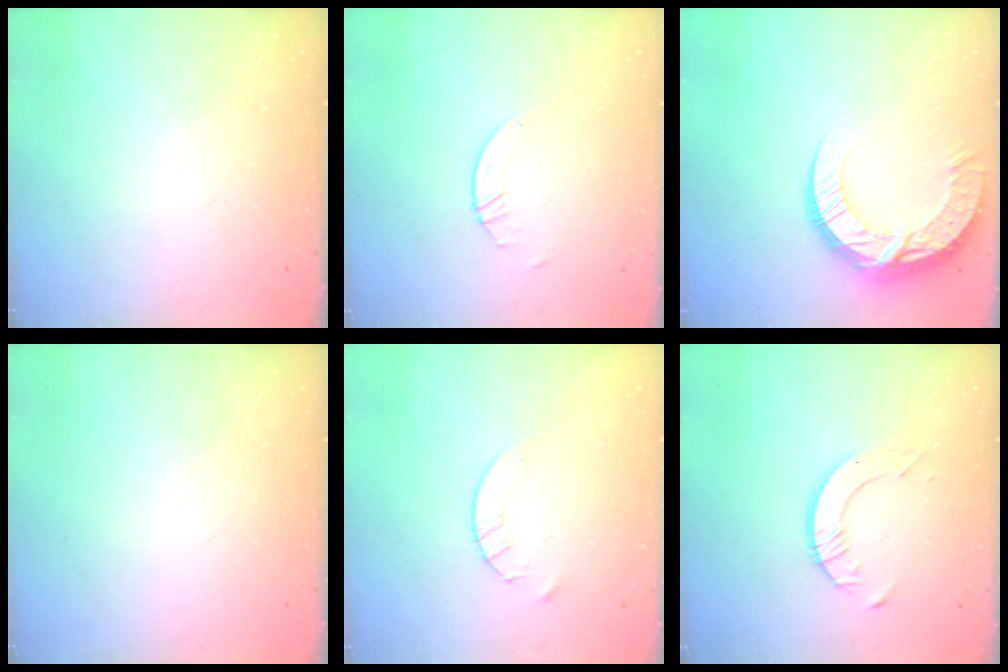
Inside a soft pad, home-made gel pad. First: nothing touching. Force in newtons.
{"total": 2.1, "press": 2.1, "slide": 0.1}
{"total": 16.6, "press": 16.5, "slide": 1.4}
{"total": 0.0}
{"total": 4.2, "press": 4.2, "slide": 0.4}
{"total": 6.9, "press": 6.8, "slide": 0.7}